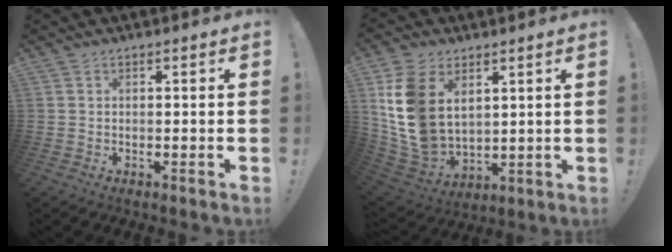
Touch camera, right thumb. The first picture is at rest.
{"total": 16.3, "force": [5.3, 11.5, 10.2], "torque": [-0.224, -0.034, 0.100]}